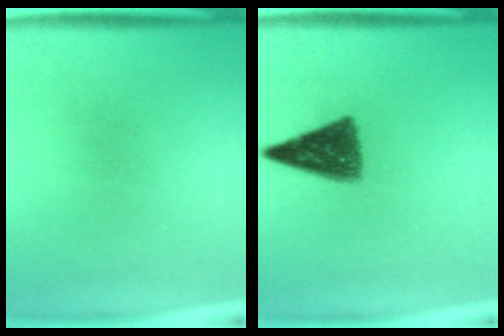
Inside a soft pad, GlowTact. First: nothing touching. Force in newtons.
{"total": 9.0}